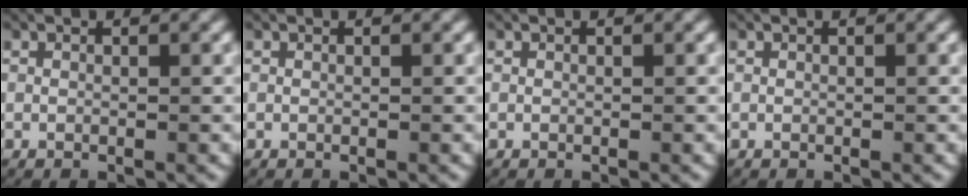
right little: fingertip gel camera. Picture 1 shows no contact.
{"total": 0.0}
{"total": 0.0}
{"total": 0.0}